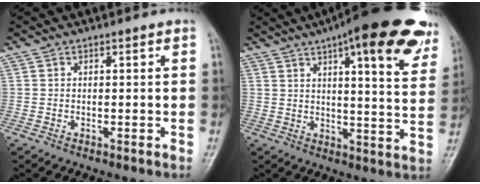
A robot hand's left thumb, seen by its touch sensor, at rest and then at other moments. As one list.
[{"total": 22.1, "force": [13.0, 5.8, 16.9], "torque": [-0.202, -0.029, 0.159]}]